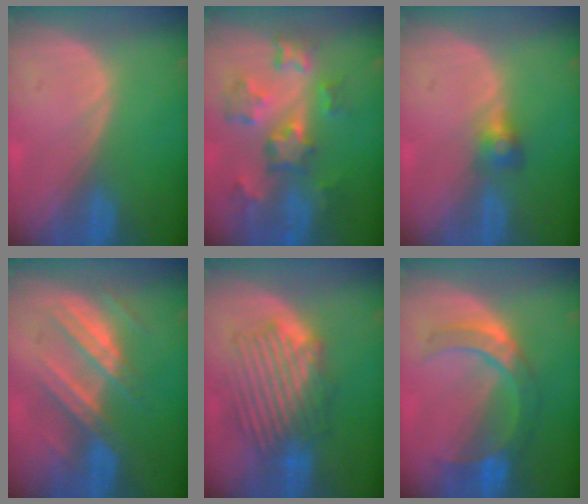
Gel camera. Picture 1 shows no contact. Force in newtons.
{"total": 8.8, "press": 7.8, "slide": 4.2}
{"total": 2.6, "press": 2.5, "slide": 0.7}
{"total": 7.2, "press": 7.1, "slide": 0.9}
{"total": 8.8, "press": 8.3, "slide": 2.8}
{"total": 7.0, "press": 6.9, "slide": 1.0}